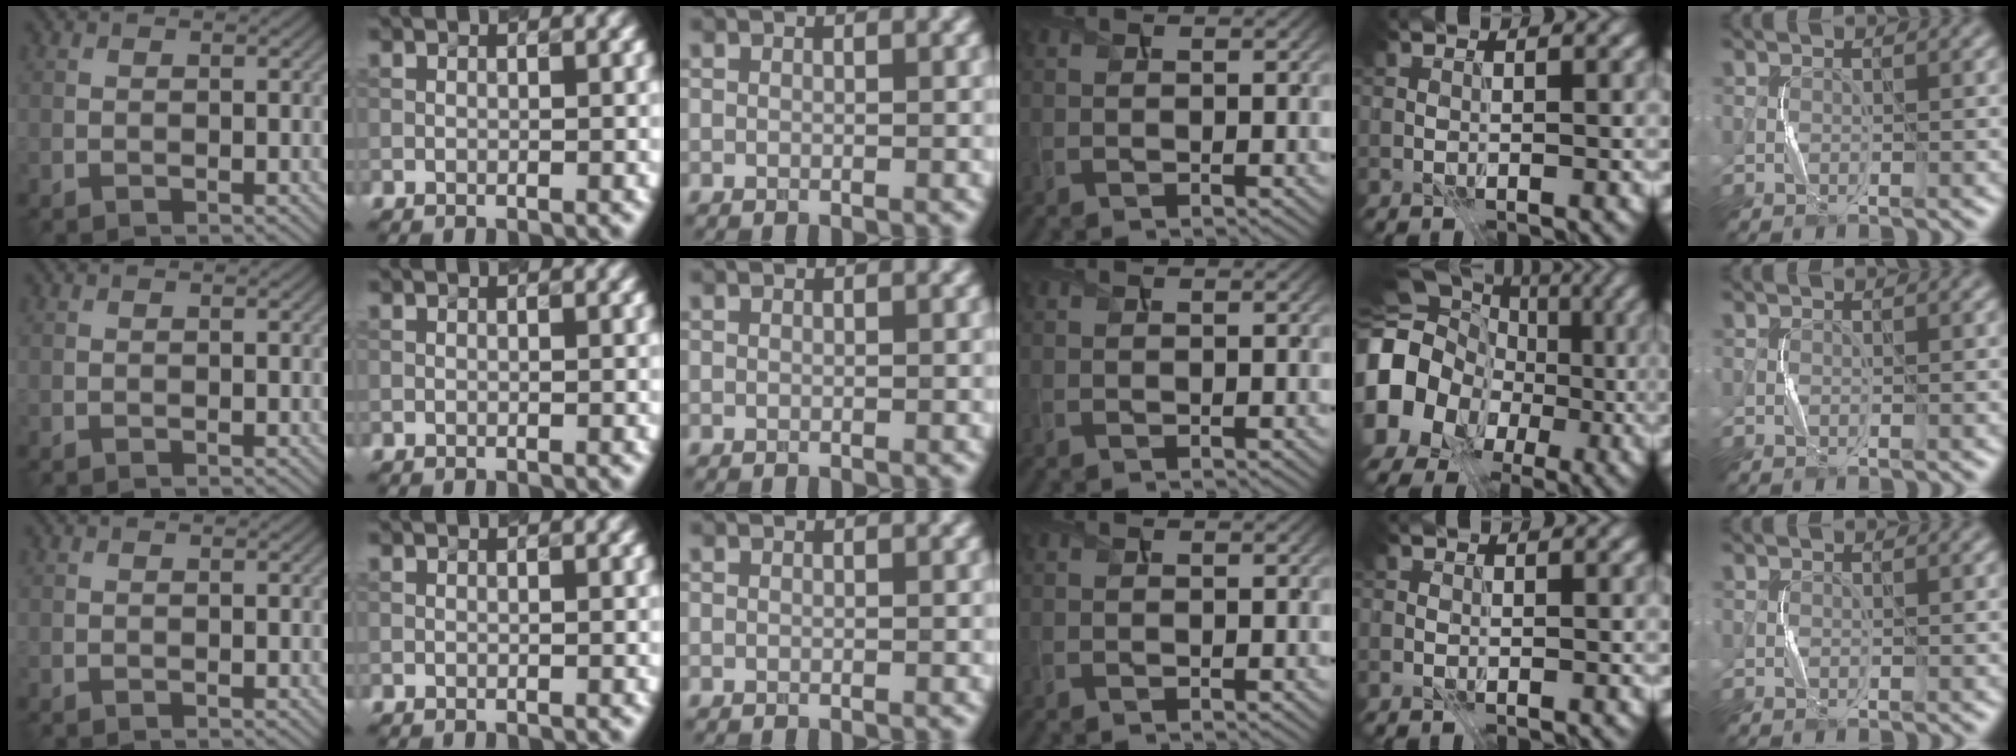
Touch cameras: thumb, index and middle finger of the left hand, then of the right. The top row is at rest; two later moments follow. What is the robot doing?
{"motion": "press", "object": "toy piano key"}